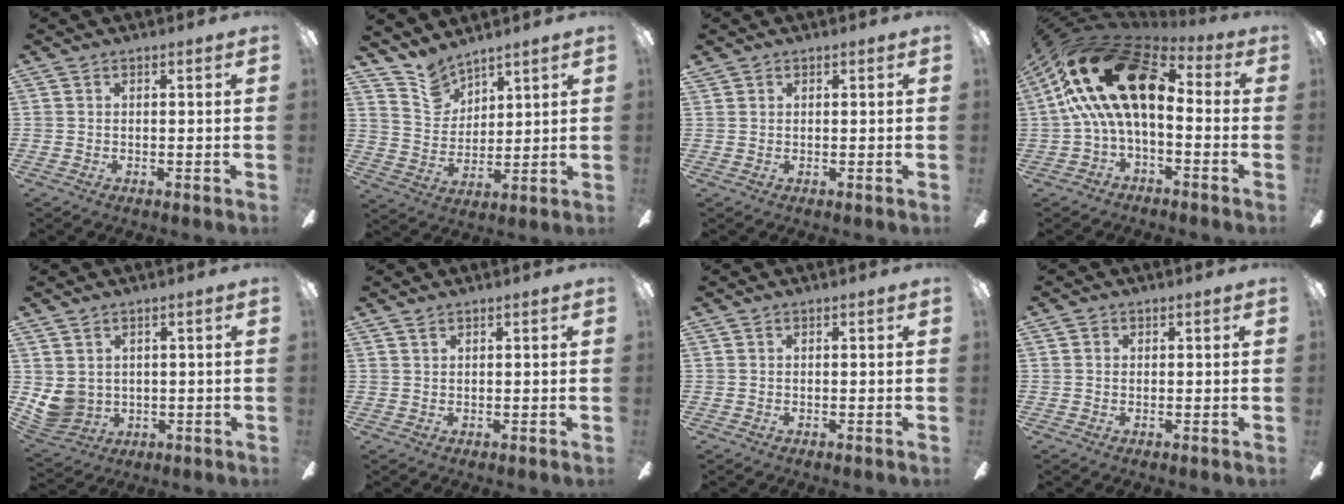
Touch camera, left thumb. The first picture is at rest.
{"total": 8.4, "force": [7.5, 3.6, 1.0], "torque": [-0.039, -0.046, 0.147]}
{"total": 0.8, "force": [0.7, 0.4, -0.1], "torque": [0.001, -0.001, 0.015]}
{"total": 23.1, "force": [4.1, 12.6, 18.9], "torque": [-0.352, -0.003, 0.076]}
{"total": 6.0, "force": [1.3, 5.4, 2.1], "torque": [-0.064, -0.011, 0.028]}
{"total": 0.8, "force": [0.8, 0.2, 0.2], "torque": [-0.004, 0.000, 0.015]}
{"total": 0.0}
{"total": 0.9, "force": [0.3, 0.8, 0.2], "torque": [-0.004, 0.004, 0.005]}